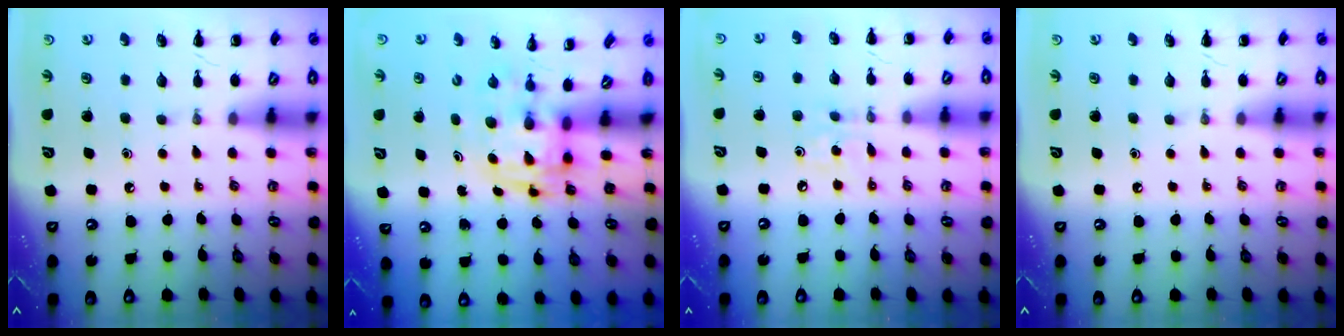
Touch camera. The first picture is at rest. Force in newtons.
{"total": 2.8, "press": 2.7, "slide": 0.6}
{"total": 3.2, "press": 3.0, "slide": 1.0}
{"total": 0.0}